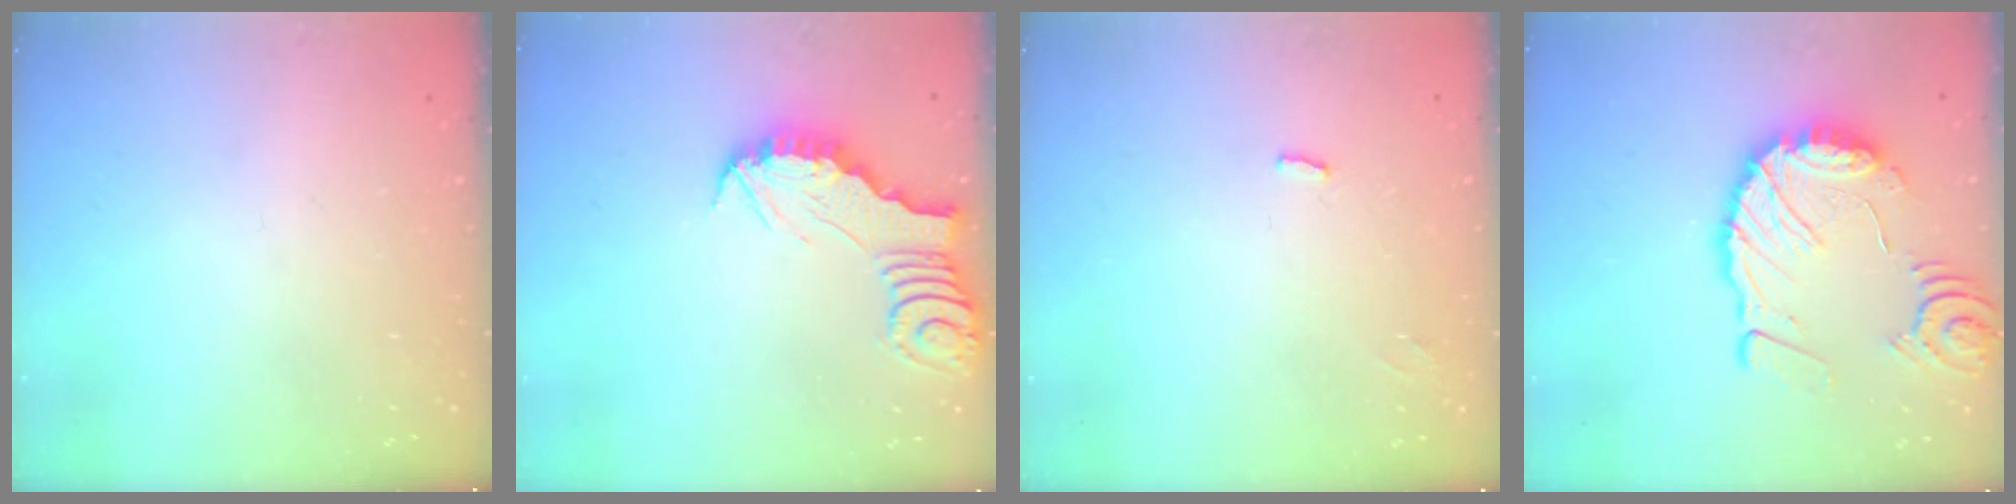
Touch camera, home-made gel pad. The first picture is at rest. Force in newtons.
{"total": 3.3, "press": 3.3, "slide": 0.4}
{"total": 3.1, "press": 3.1, "slide": 0.2}
{"total": 14.0, "press": 13.9, "slide": 1.3}